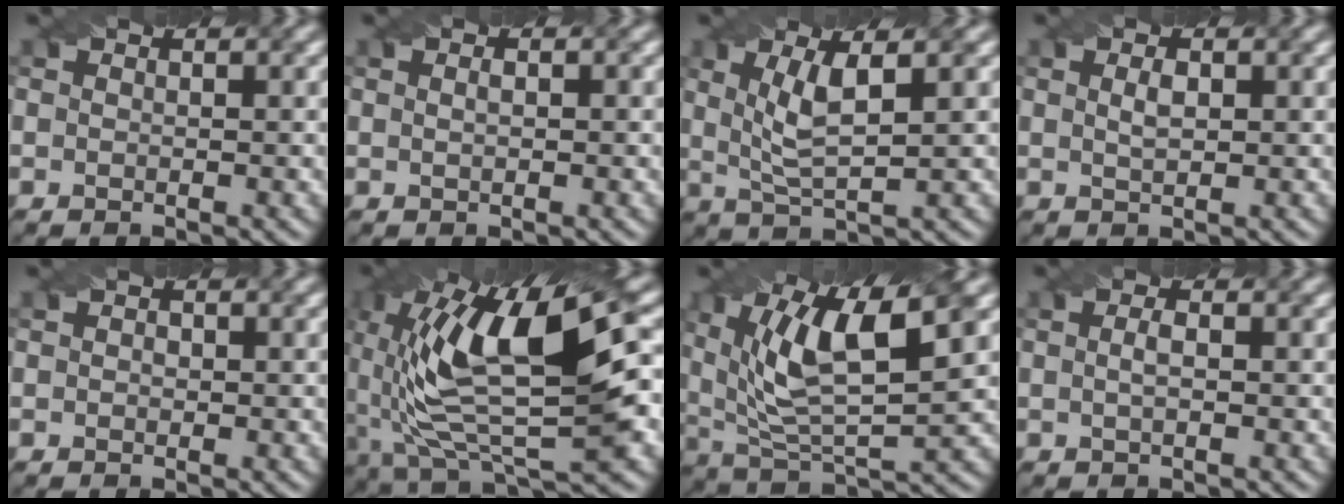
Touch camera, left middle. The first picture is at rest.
{"total": 1.7, "force": [0.6, 0.8, 1.3], "torque": [-0.016, 0.004, 0.000]}
{"total": 4.3, "force": [1.1, 1.1, 4.1], "torque": [-0.087, 0.001, 0.027]}
{"total": 1.5, "force": [0.4, 0.7, 1.3], "torque": [-0.027, 0.001, 0.010]}
{"total": 0.7, "force": [-0.1, 0.5, 0.4], "torque": [-0.006, -0.002, -0.002]}
{"total": 12.6, "force": [1.3, 4.4, 11.8], "torque": [-0.222, 0.003, 0.028]}
{"total": 10.4, "force": [3.6, 3.5, 9.1], "torque": [-0.171, 0.000, 0.064]}
{"total": 1.2, "force": [0.0, 0.3, 1.2], "torque": [-0.024, 0.001, 0.001]}